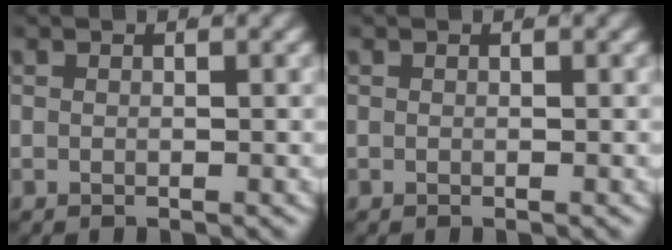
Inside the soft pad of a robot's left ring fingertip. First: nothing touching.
{"total": 0.0}